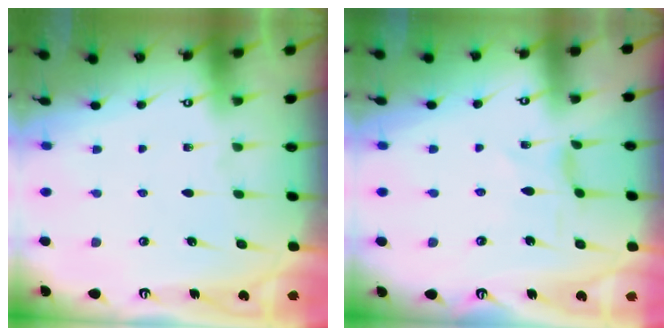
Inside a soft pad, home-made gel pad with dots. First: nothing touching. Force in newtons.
{"total": 1.0, "press": 1.0, "slide": 0.2}